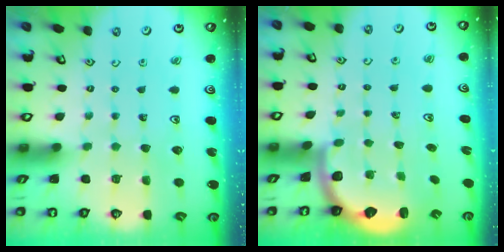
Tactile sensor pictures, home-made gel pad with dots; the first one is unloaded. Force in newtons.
{"total": 2.2, "press": 2.1, "slide": 0.8}